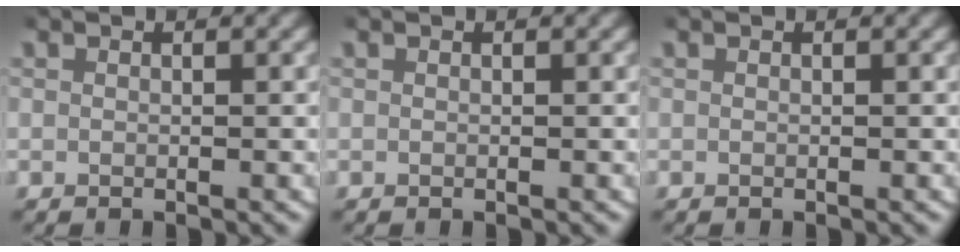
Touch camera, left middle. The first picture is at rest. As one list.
[{"total": 0.0}, {"total": 0.0}]